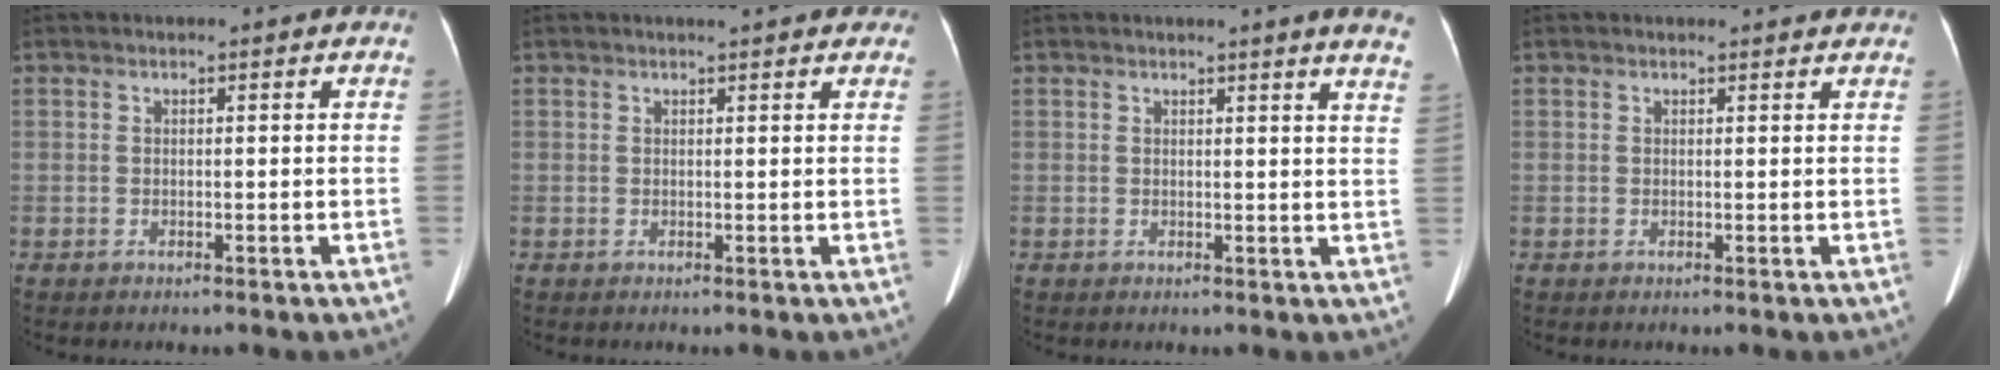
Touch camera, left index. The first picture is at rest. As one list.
[{"total": 5.8, "force": [4.9, 1.4, 2.7], "torque": [-0.032, 0.015, 0.050]}, {"total": 6.5, "force": [5.6, -0.8, 3.2], "torque": [-0.030, -0.025, 0.038]}, {"total": 2.8, "force": [2.7, 0.4, 0.4], "torque": [-0.010, 0.007, 0.024]}]